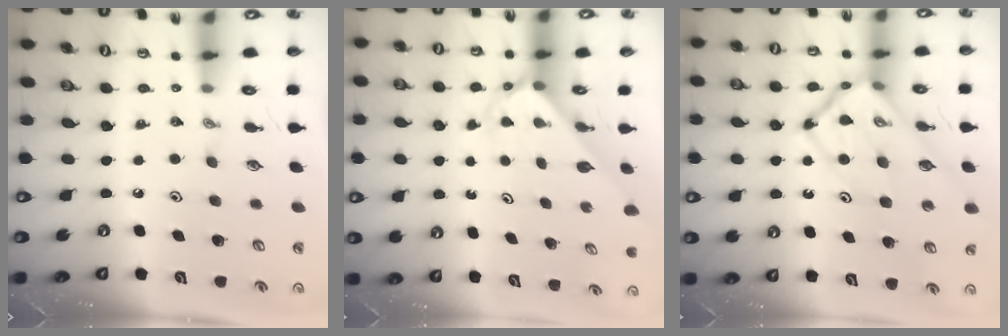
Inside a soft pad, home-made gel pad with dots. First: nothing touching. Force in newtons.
{"total": 2.6, "press": 2.6, "slide": 0.2}
{"total": 17.0, "press": 16.9, "slide": 1.7}